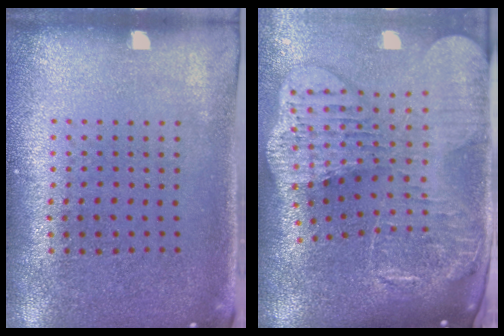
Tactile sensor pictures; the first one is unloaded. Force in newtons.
{"total": 4.3, "press": 3.3, "slide": 2.8}